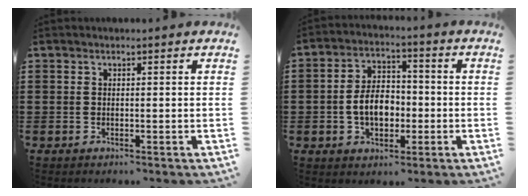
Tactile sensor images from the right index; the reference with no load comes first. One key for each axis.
{"total": 6.8, "fx": -1.4, "fy": 4.4, "fz": 5.0, "tx": -0.093, "ty": 0.001, "tz": -0.032}